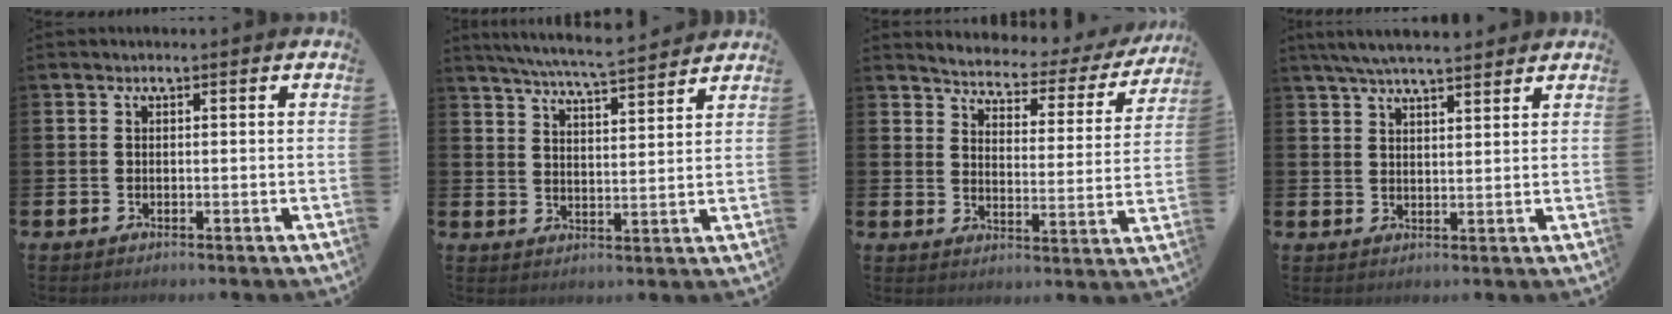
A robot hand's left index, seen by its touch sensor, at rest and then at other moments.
{"total": 6.5, "force": [6.3, -0.3, 1.6], "torque": [-0.056, -0.038, 0.113]}
{"total": 3.5, "force": [3.3, 0.9, 0.8], "torque": [-0.042, -0.033, 0.048]}
{"total": 5.6, "force": [5.2, 0.7, 1.9], "torque": [-0.049, -0.014, 0.095]}